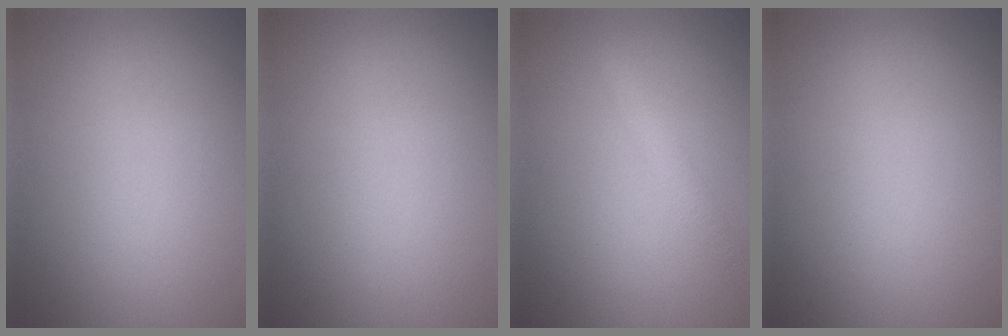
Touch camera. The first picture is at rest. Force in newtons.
{"total": 0.0}
{"total": 1.6, "press": 1.6, "slide": 0.1}
{"total": 0.0}